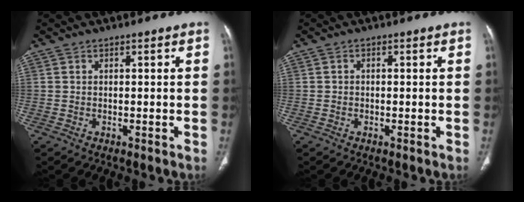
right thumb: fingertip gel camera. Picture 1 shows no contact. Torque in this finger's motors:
{"motor_torque": [-0.38, 0.16, -0.53, 0.20, -0.02]}